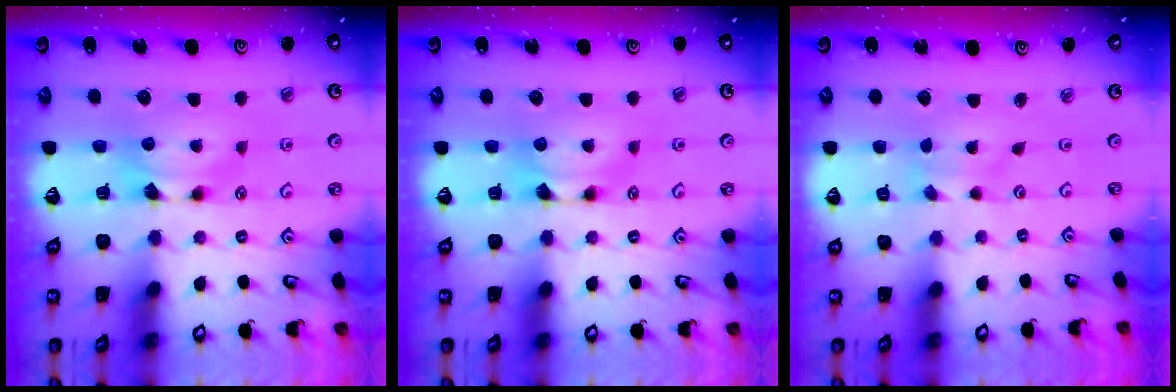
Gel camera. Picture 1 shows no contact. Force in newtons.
{"total": 0.6, "press": 0.1, "slide": 0.6}
{"total": 2.6, "press": 2.4, "slide": 0.8}